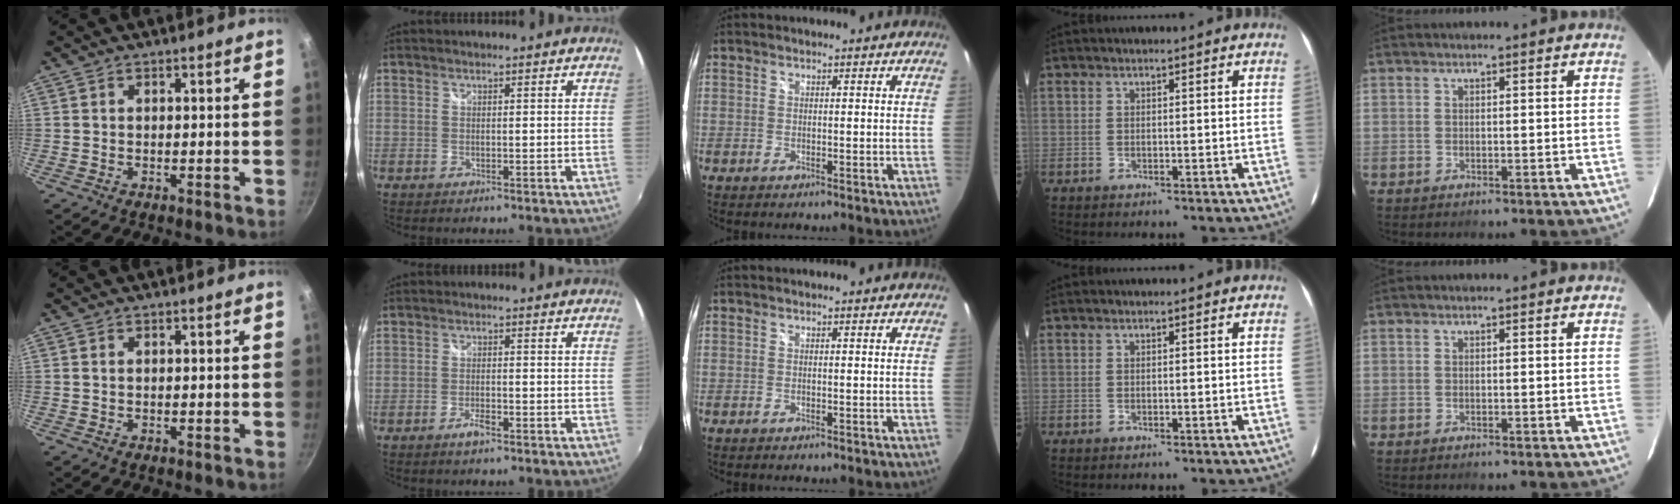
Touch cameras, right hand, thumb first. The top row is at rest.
{"index": {"total": 2.7, "force": [-1.8, 0.7, 1.8], "torque": [-0.044, -0.001, -0.036]}}